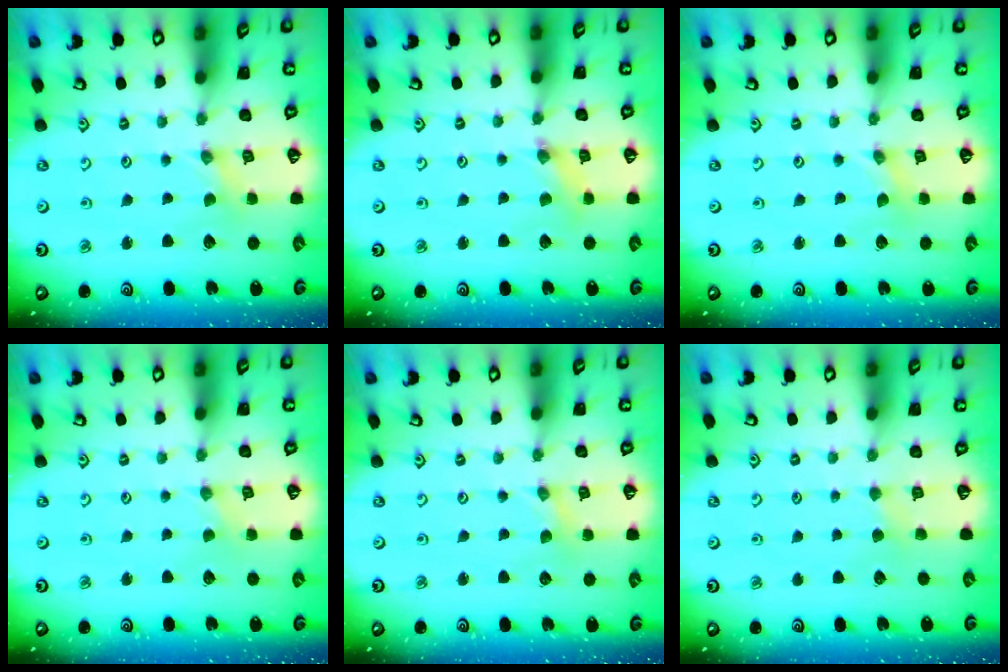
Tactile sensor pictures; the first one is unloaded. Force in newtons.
{"total": 1.8, "press": 1.8, "slide": 0.2}
{"total": 0.0}
{"total": 0.0}
{"total": 0.0}
{"total": 2.2, "press": 2.2, "slide": 0.4}